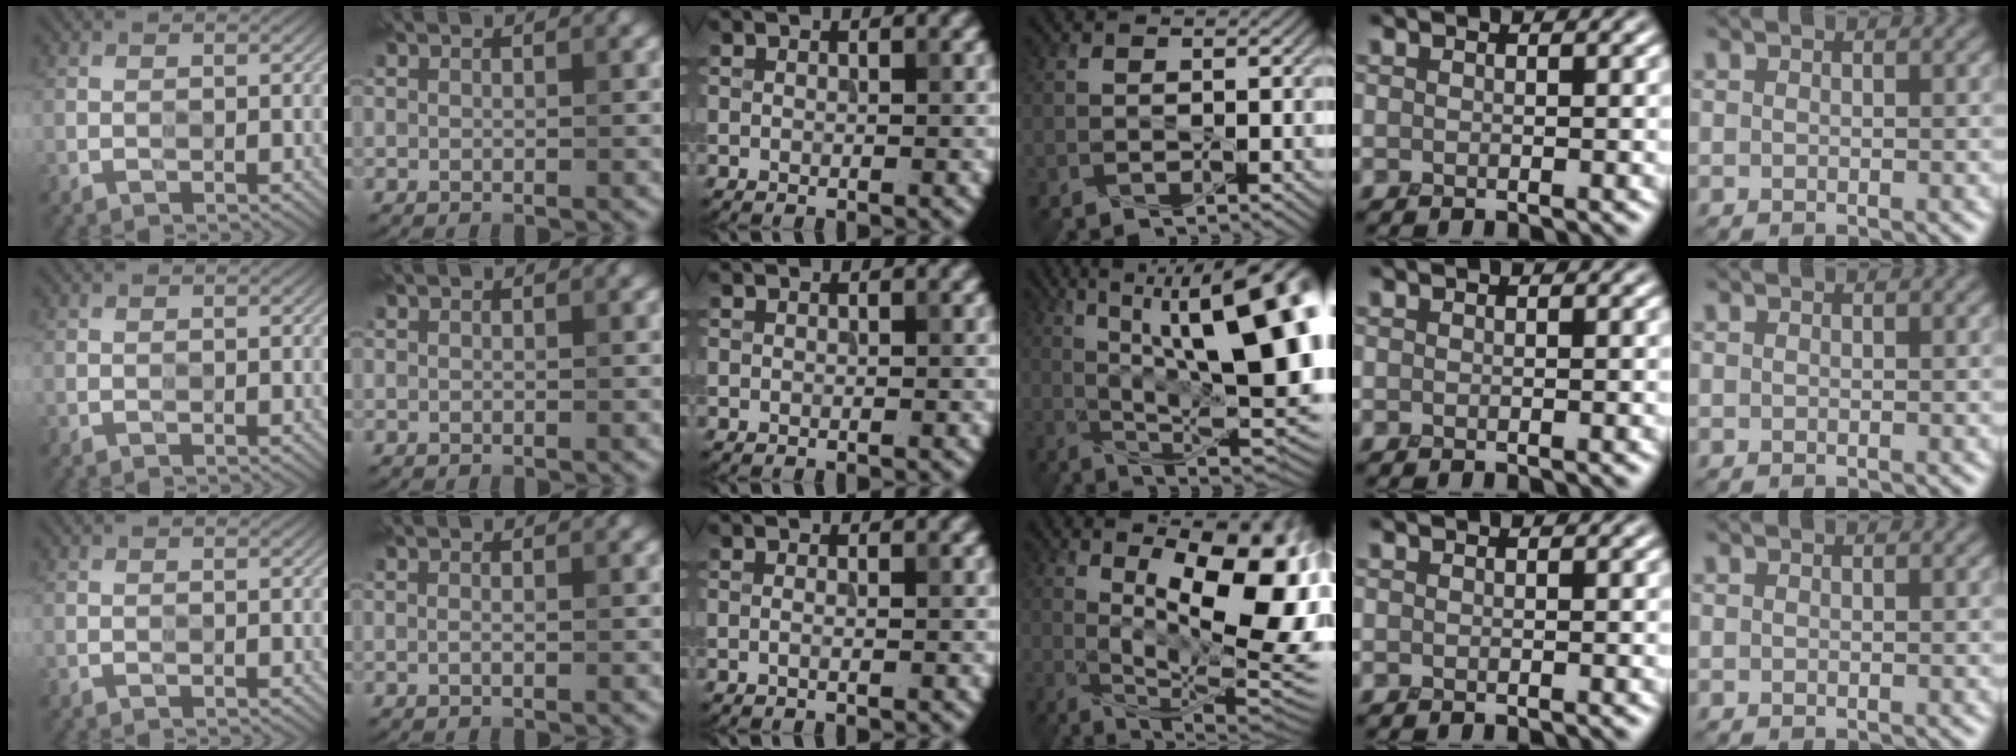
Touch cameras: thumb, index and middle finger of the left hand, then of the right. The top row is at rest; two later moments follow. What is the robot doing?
{"motion": "press", "object": "syringe"}